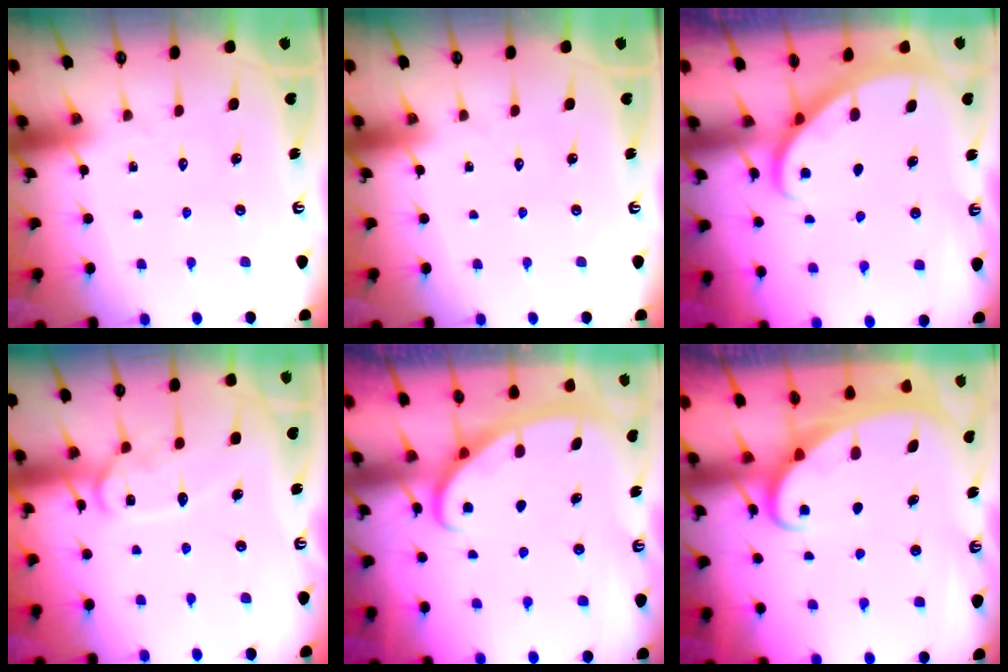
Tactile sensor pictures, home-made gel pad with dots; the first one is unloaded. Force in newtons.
{"total": 0.0}
{"total": 2.2, "press": 2.2, "slide": 0.1}
{"total": 13.1, "press": 13.1, "slide": 1.3}
{"total": 2.9, "press": 2.9, "slide": 0.3}
{"total": 2.6, "press": 2.6, "slide": 0.4}